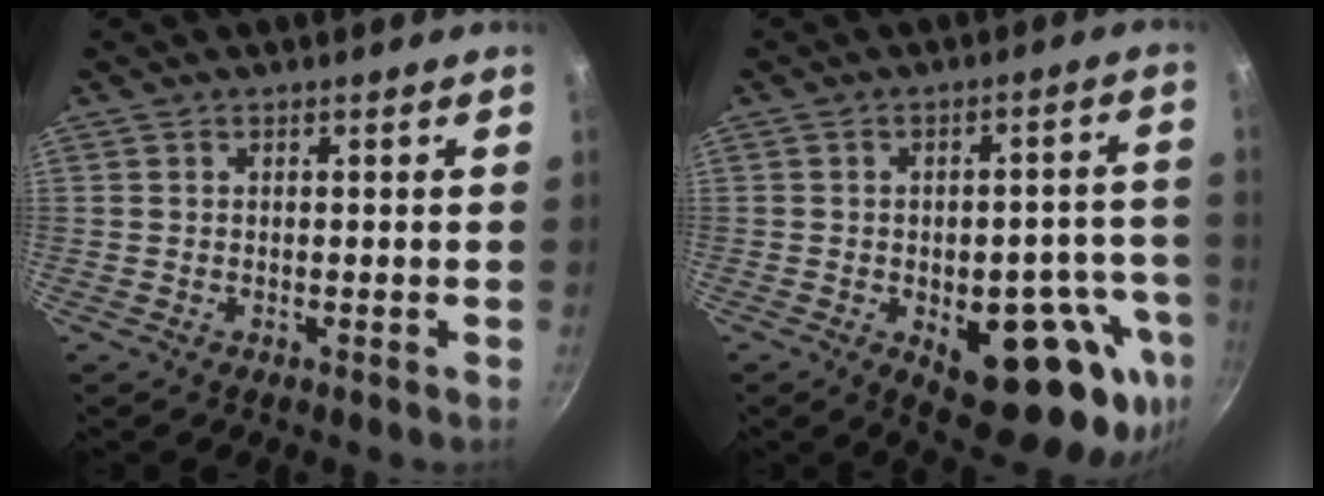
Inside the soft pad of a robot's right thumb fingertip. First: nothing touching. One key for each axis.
{"total": 19.7, "fx": -7.1, "fy": 9.4, "fz": 15.8, "tx": -0.131, "ty": 0.012, "tz": -0.085}